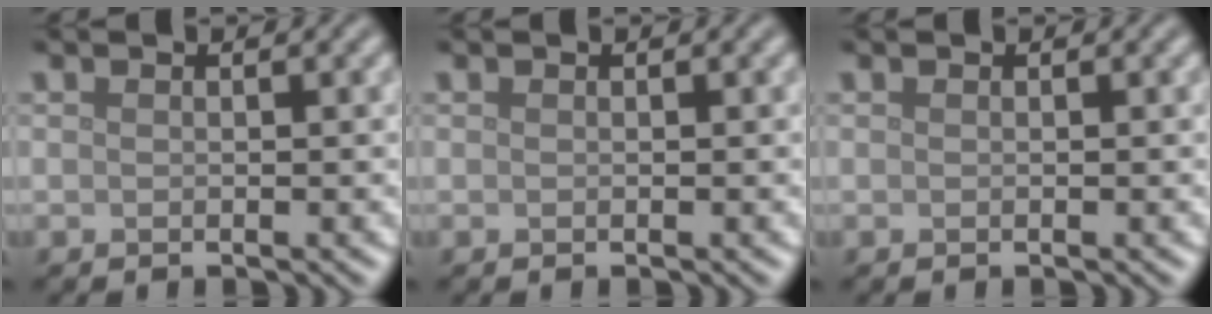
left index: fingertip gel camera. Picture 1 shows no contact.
{"total": 0.0}
{"total": 0.0}